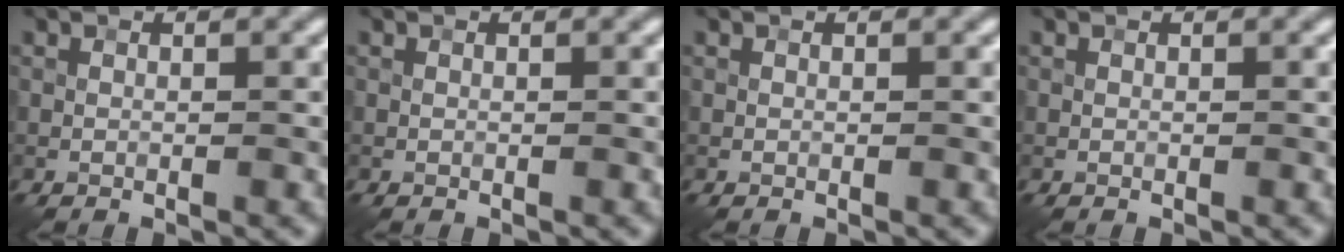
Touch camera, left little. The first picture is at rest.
{"total": 0.0}
{"total": 0.0}
{"total": 0.0}